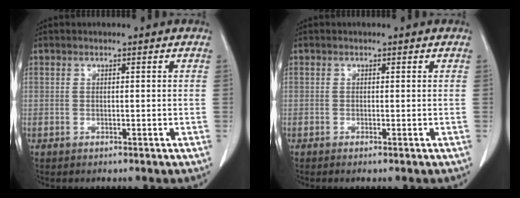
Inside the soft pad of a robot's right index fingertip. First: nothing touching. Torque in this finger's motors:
{"motor_torque": [-0.05, -0.13, -0.05, 0.00]}